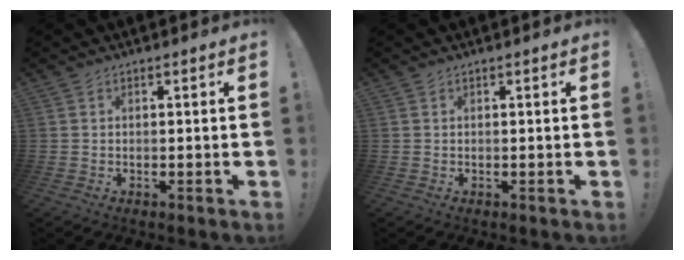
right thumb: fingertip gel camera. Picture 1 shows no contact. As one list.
[{"total": 0.0}]